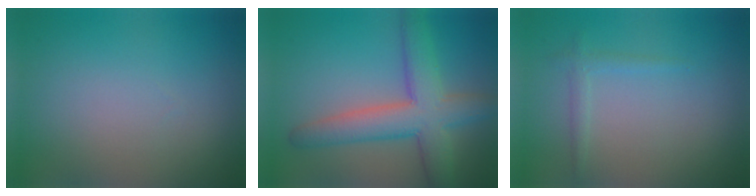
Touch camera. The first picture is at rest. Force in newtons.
{"total": 7.0, "press": 7.0, "slide": 0.4}
{"total": 1.1, "press": 1.1, "slide": 0.1}